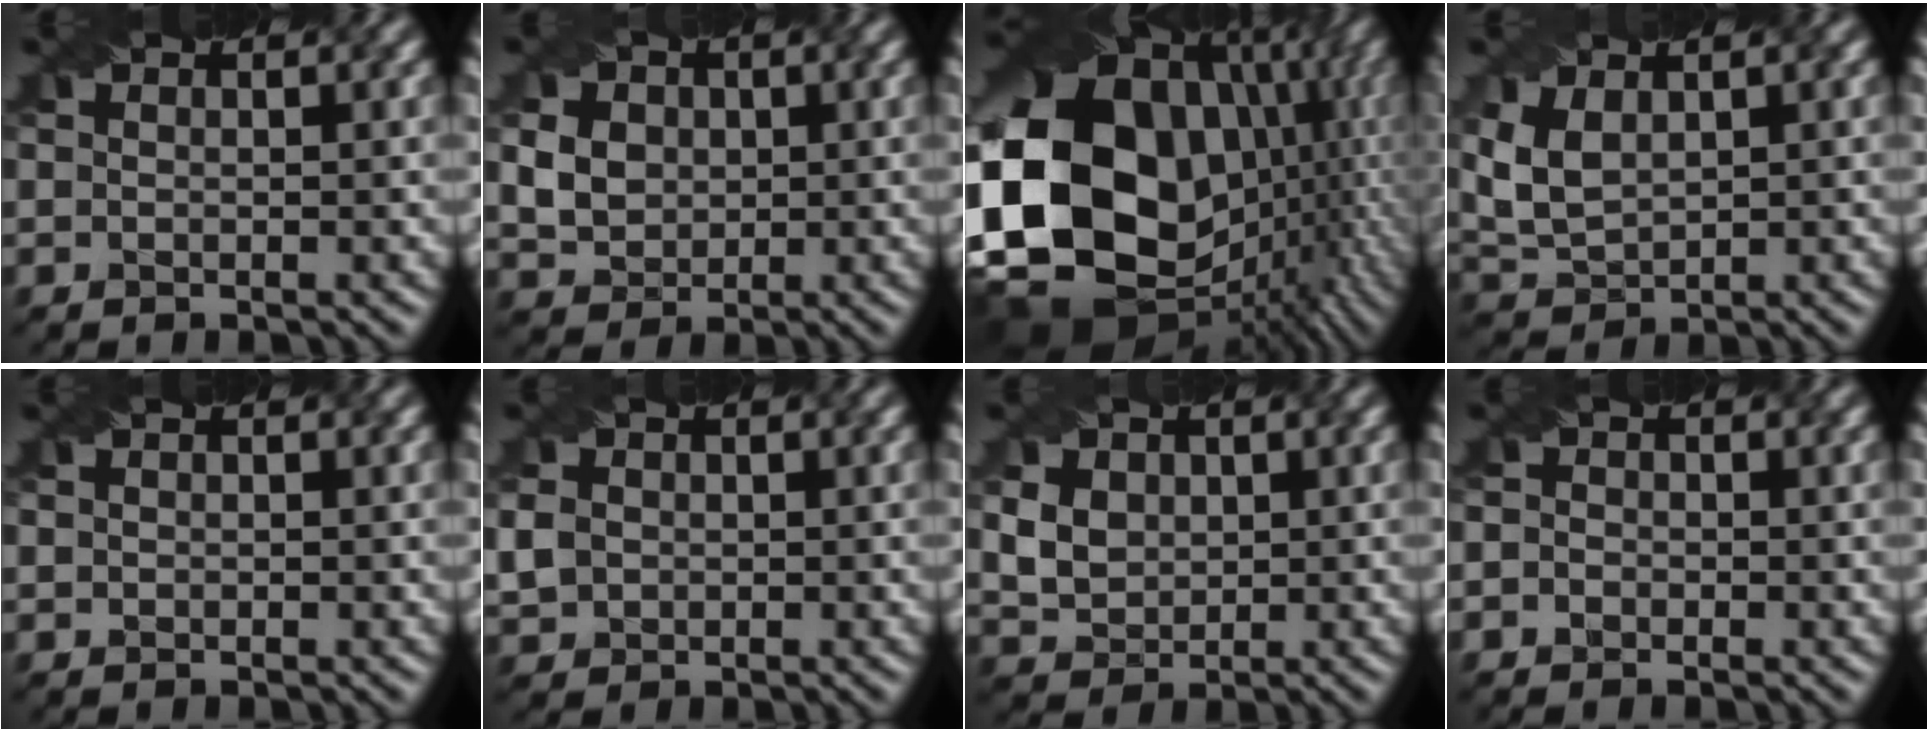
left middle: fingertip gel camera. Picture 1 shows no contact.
{"total": 6.5, "force": [1.7, 5.3, 3.3], "torque": [-0.086, 0.027, 0.024]}
{"total": 22.2, "force": [-1.2, 17.3, 13.9], "torque": [-0.313, -0.032, 0.013]}
{"total": 3.9, "force": [0.9, 2.5, 2.9], "torque": [-0.075, 0.002, 0.022]}
{"total": 0.9, "force": [0.5, 0.7, 0.4], "torque": [-0.007, 0.003, 0.001]}
{"total": 2.5, "force": [-0.1, 2.2, 1.1], "torque": [-0.033, 0.006, -0.002]}
{"total": 7.2, "force": [2.4, 5.7, 3.6], "torque": [-0.093, 0.028, 0.036]}
{"total": 2.2, "force": [0.0, 1.9, 1.0], "torque": [0.001, 0.020, -0.026]}